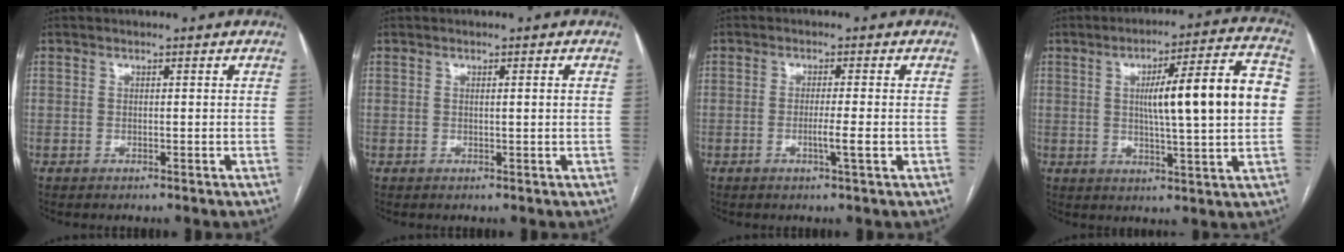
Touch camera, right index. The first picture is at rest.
{"total": 1.0, "force": [0.2, -0.1, 1.0], "torque": [-0.016, 0.003, 0.004]}
{"total": 3.1, "force": [-0.8, -0.4, 2.9], "torque": [-0.052, -0.004, -0.013]}
{"total": 15.6, "force": [1.6, 1.4, 15.5], "torque": [-0.226, 0.027, 0.022]}